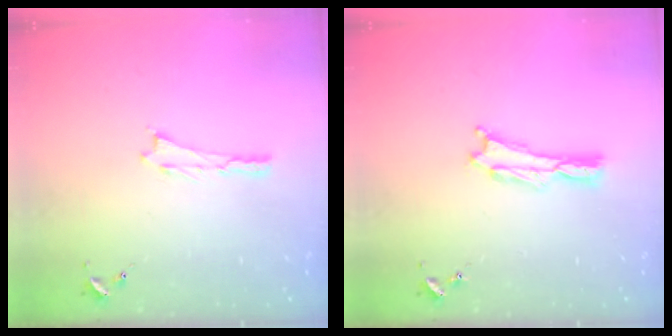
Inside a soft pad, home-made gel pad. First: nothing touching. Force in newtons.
{"total": 0.8, "press": 0.7, "slide": 0.2}